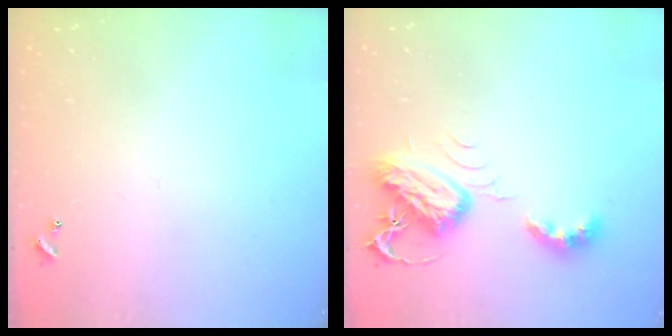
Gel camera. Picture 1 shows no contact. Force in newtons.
{"total": 7.7, "press": 7.7, "slide": 0.2}